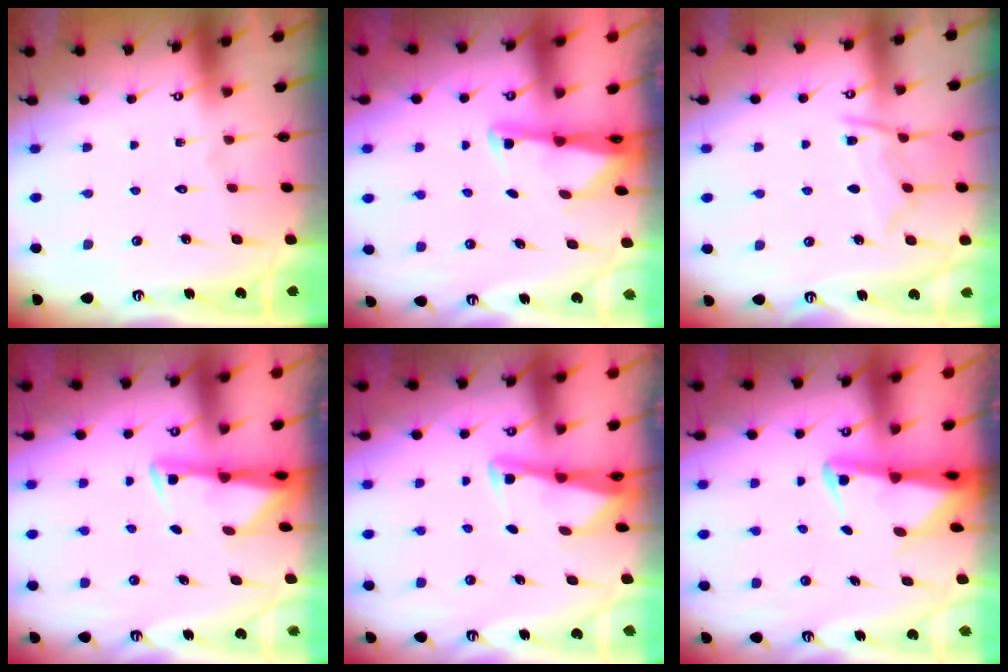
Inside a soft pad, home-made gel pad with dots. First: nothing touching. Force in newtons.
{"total": 2.0, "press": 2.0, "slide": 0.3}
{"total": 9.7, "press": 9.7, "slide": 0.8}
{"total": 2.9, "press": 2.9, "slide": 0.6}
{"total": 2.7, "press": 2.7, "slide": 0.2}
{"total": 2.5, "press": 2.5, "slide": 0.6}